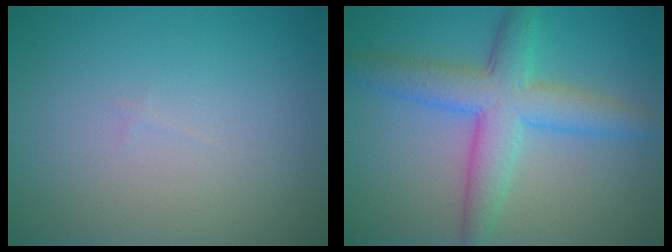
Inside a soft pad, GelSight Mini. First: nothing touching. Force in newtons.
{"total": 6.0, "press": 6.0, "slide": 0.2}